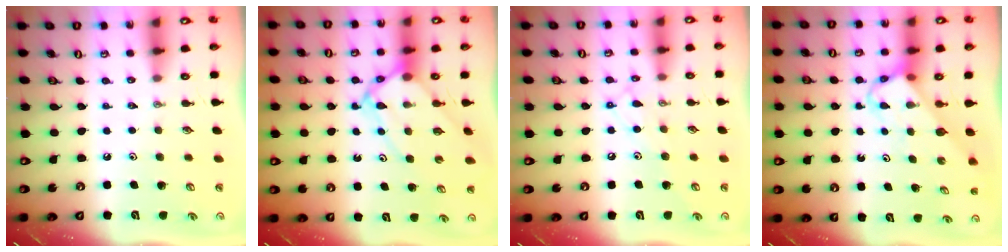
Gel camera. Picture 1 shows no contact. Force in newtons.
{"total": 8.8, "press": 8.8, "slide": 0.8}
{"total": 10.2, "press": 10.2, "slide": 0.8}
{"total": 3.6, "press": 3.6, "slide": 0.1}